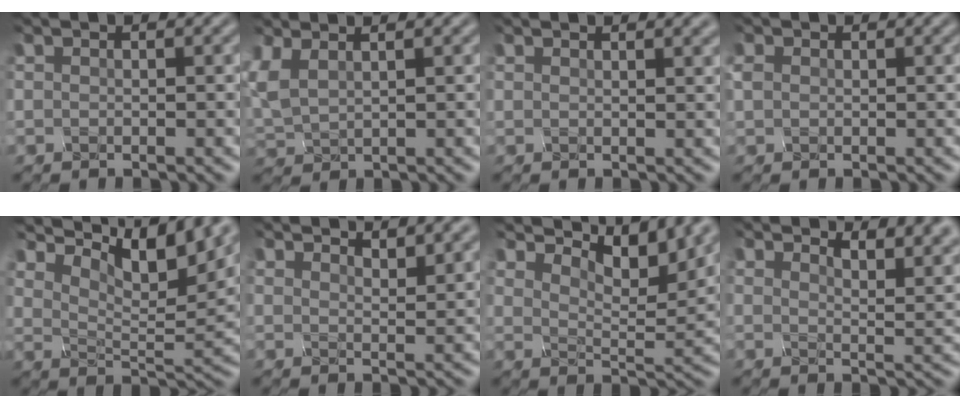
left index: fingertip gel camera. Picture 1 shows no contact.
{"total": 1.6, "force": [0.6, 0.6, 1.4], "torque": [-0.068, 0.005, 0.039]}
{"total": 2.5, "force": [1.9, 0.9, 1.4], "torque": [-0.004, 0.013, 0.015]}
{"total": 1.0, "force": [-0.5, -0.3, -0.8], "torque": [-0.007, -0.006, 0.017]}
{"total": 10.1, "force": [6.5, 3.5, 6.9], "torque": [-0.128, 0.002, 0.123]}
{"total": 5.3, "force": [4.4, 1.5, 2.6], "torque": [-0.032, 0.005, 0.054]}
{"total": 7.1, "force": [5.3, 2.3, 4.1], "torque": [-0.090, -0.005, 0.099]}
{"total": 8.2, "force": [6.3, 2.8, 4.5], "torque": [-0.053, 0.013, 0.073]}